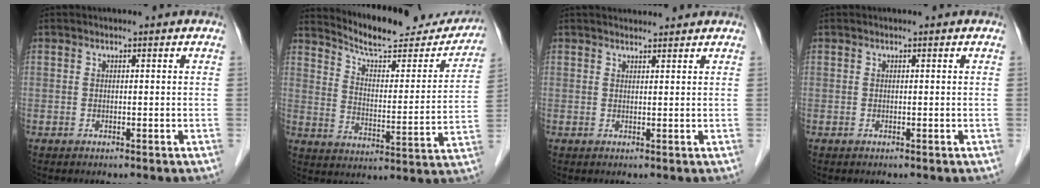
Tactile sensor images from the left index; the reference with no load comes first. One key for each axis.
{"total": 18.6, "fx": 17.5, "fy": 3.7, "fz": 5.2, "tx": -0.069, "ty": -0.030, "tz": 0.238}
{"total": 4.6, "fx": 4.4, "fy": 0.7, "fz": 1.2, "tx": -0.014, "ty": 0.027, "tz": 0.059}
{"total": 0.0}